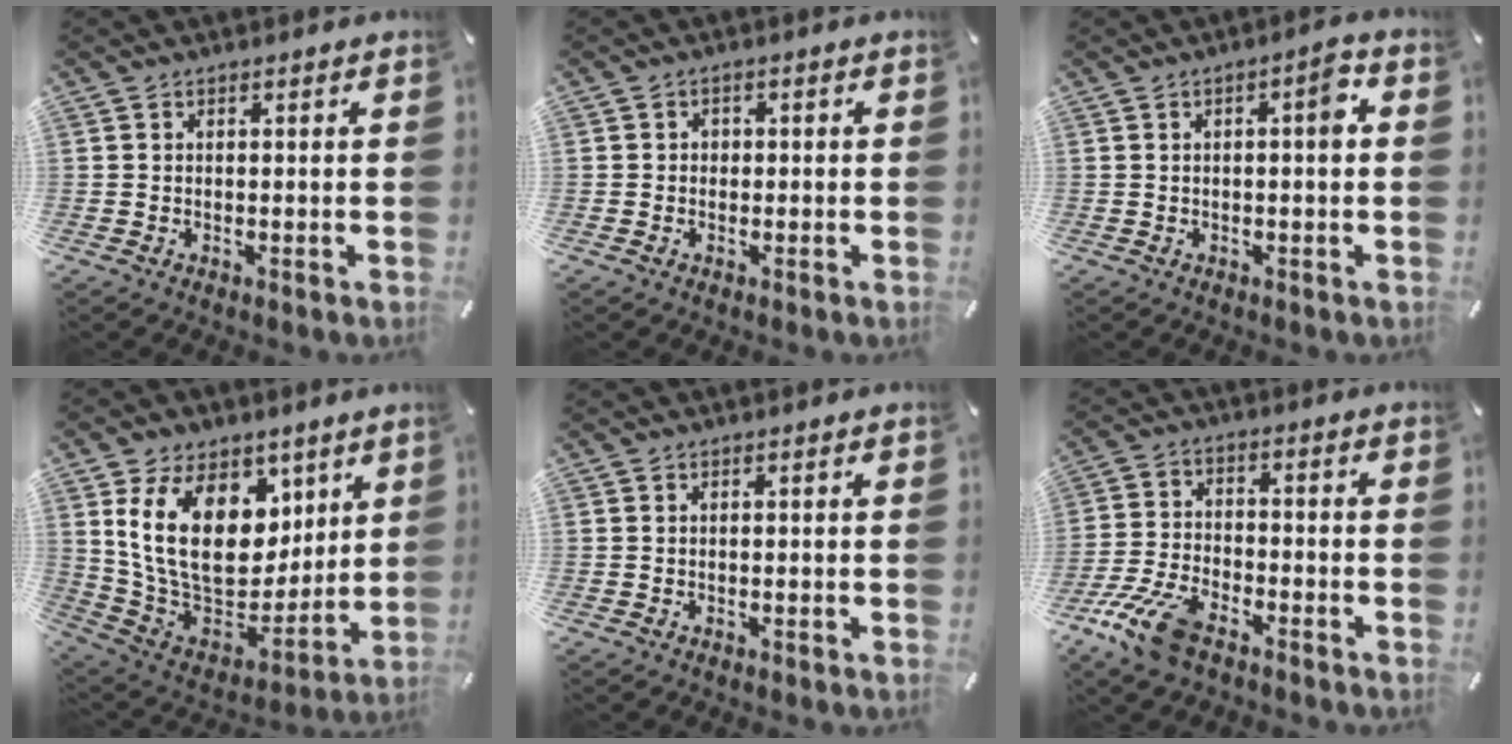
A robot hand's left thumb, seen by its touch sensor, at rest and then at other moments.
{"total": 1.8, "force": [-0.7, 1.5, 0.5], "torque": [-0.009, 0.007, -0.018]}
{"total": 4.3, "force": [0.3, 0.9, 4.2], "torque": [-0.050, -0.001, -0.007]}
{"total": 21.1, "force": [7.2, 14.8, 13.1], "torque": [-0.242, -0.052, 0.132]}
{"total": 0.0}
{"total": 10.7, "force": [-7.3, 4.7, 6.4], "torque": [-0.136, 0.030, -0.138]}